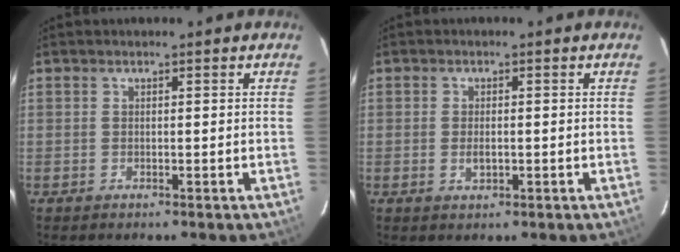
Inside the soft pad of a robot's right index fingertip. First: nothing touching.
{"total": 2.2, "force": [-0.5, 1.1, 1.8], "torque": [-0.033, -0.001, -0.007]}